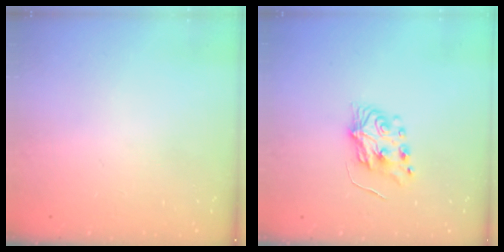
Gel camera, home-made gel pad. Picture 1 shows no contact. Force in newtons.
{"total": 6.4, "press": 6.4, "slide": 0.5}